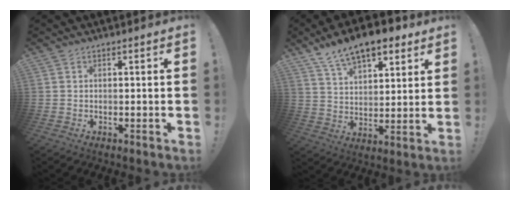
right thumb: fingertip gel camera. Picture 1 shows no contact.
{"total": 13.4, "force": [9.7, 6.0, 7.0], "torque": [-0.117, -0.057, 0.175]}